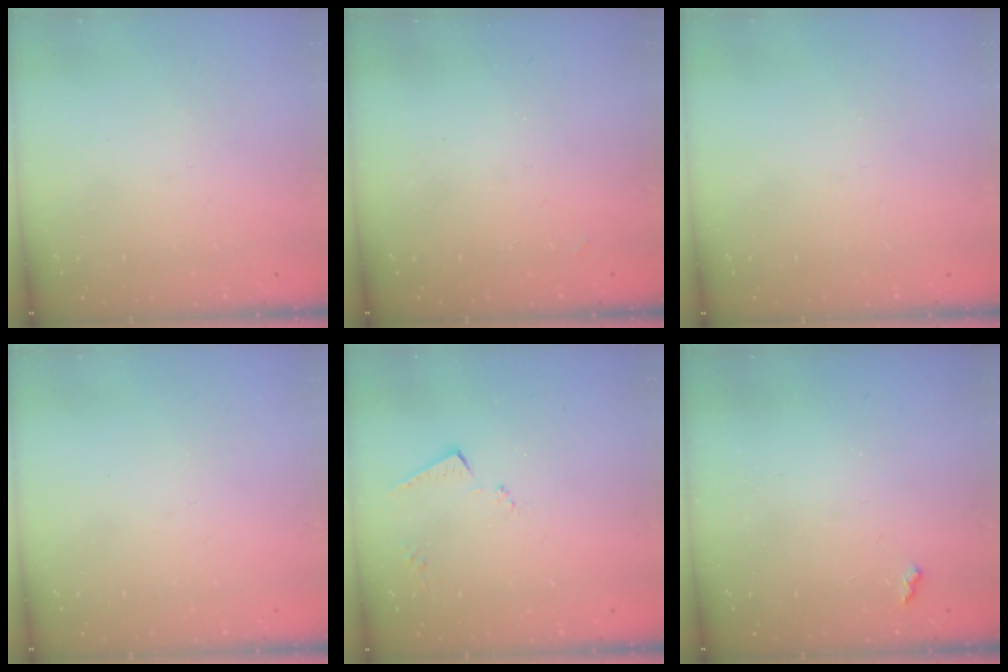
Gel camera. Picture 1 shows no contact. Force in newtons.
{"total": 1.1, "press": 1.0, "slide": 0.3}
{"total": 0.0}
{"total": 0.0}
{"total": 6.2, "press": 6.2, "slide": 0.1}
{"total": 2.6, "press": 2.5, "slide": 0.5}